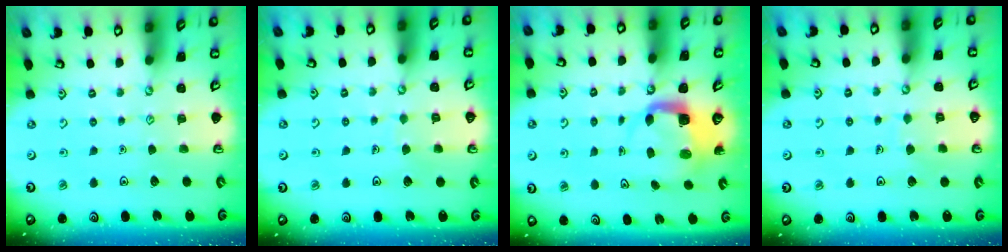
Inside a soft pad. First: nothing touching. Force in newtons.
{"total": 3.6, "press": 3.5, "slide": 0.3}
{"total": 4.1, "press": 4.0, "slide": 0.4}
{"total": 4.5, "press": 4.5, "slide": 0.3}